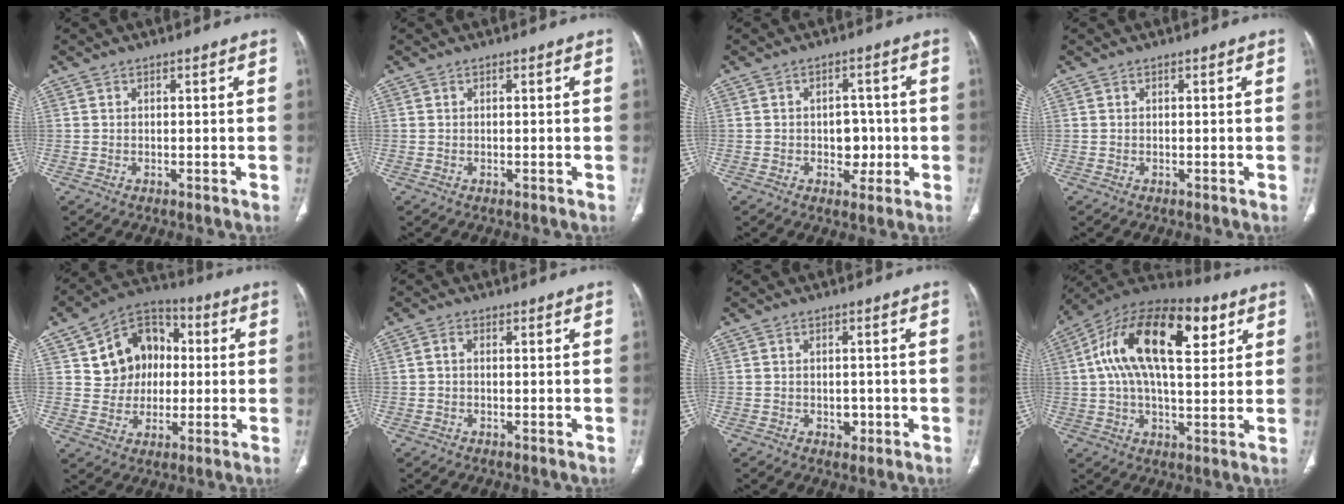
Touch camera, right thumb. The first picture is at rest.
{"total": 0.0}
{"total": 5.0, "force": [-0.8, 3.8, 3.2], "torque": [-0.009, 0.008, -0.009]}
{"total": 0.0}
{"total": 13.4, "force": [2.2, 11.3, 7.0], "torque": [-0.061, 0.017, 0.034]}
{"total": 1.1, "force": [-0.1, 0.7, 0.8], "torque": [-0.012, 0.002, -0.005]}
{"total": 2.2, "force": [-0.6, 1.7, 1.2], "torque": [-0.007, 0.003, -0.004]}
{"total": 23.2, "force": [7.1, 11.1, 19.1], "torque": [-0.322, 0.020, 0.109]}